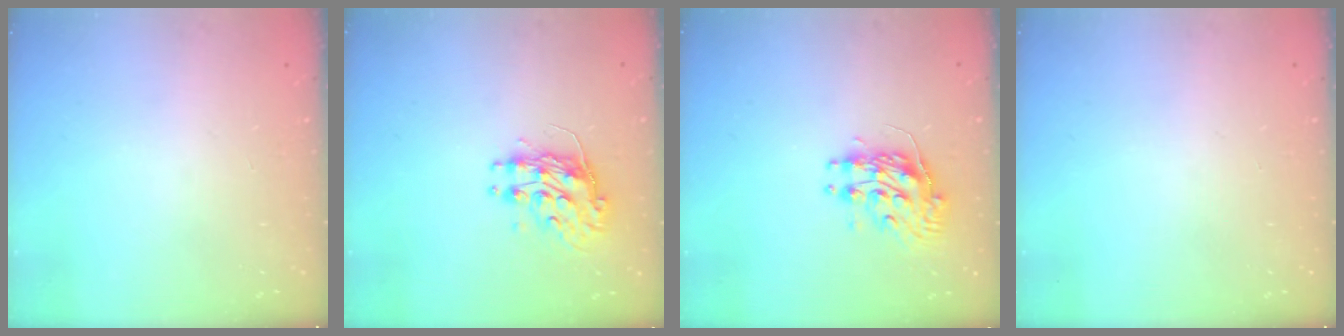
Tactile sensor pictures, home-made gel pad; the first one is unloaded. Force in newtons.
{"total": 9.0, "press": 9.0, "slide": 0.2}
{"total": 9.8, "press": 9.7, "slide": 0.8}
{"total": 0.0}